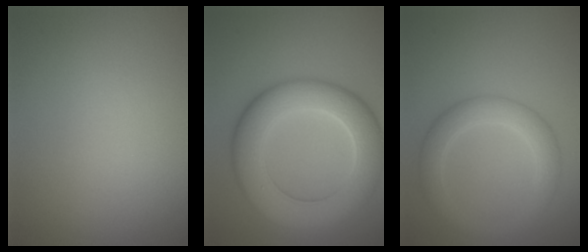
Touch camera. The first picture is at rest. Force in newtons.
{"total": 9.0, "press": 9.0, "slide": 0.7}
{"total": 3.9, "press": 3.9, "slide": 0.1}